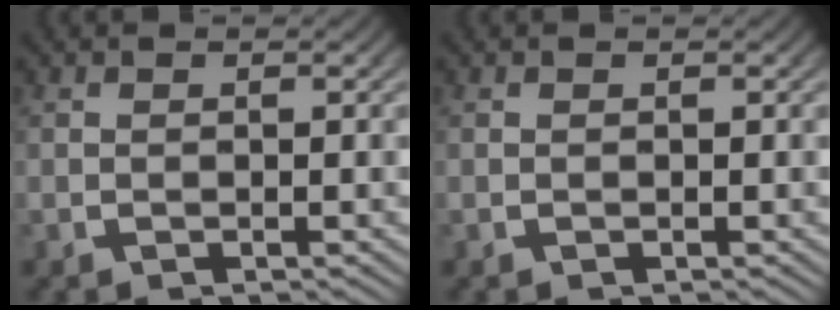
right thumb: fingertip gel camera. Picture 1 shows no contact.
{"total": 0.0}